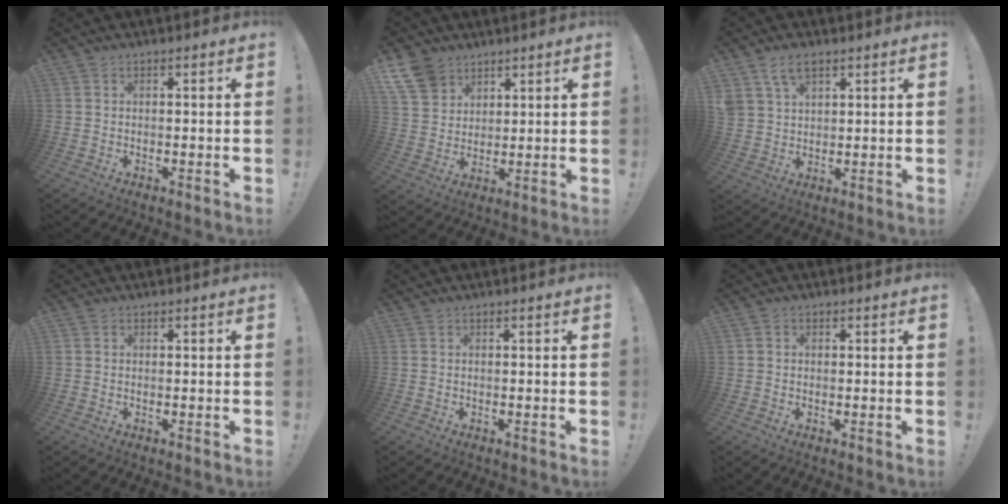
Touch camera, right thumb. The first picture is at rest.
{"total": 10.1, "force": [6.7, 6.8, 3.2], "torque": [-0.057, -0.038, 0.136]}
{"total": 7.4, "force": [4.4, 4.4, 4.1], "torque": [-0.078, -0.004, 0.086]}
{"total": 0.0}
{"total": 0.0}
{"total": 1.0, "force": [-0.1, 1.0, 0.3], "torque": [-0.005, 0.004, -0.002]}